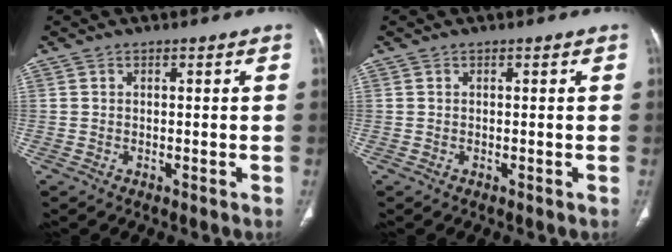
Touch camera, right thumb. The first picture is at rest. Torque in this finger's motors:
{"motor_torque": [0.00, 0.00, -0.02, 0.02, 0.00]}